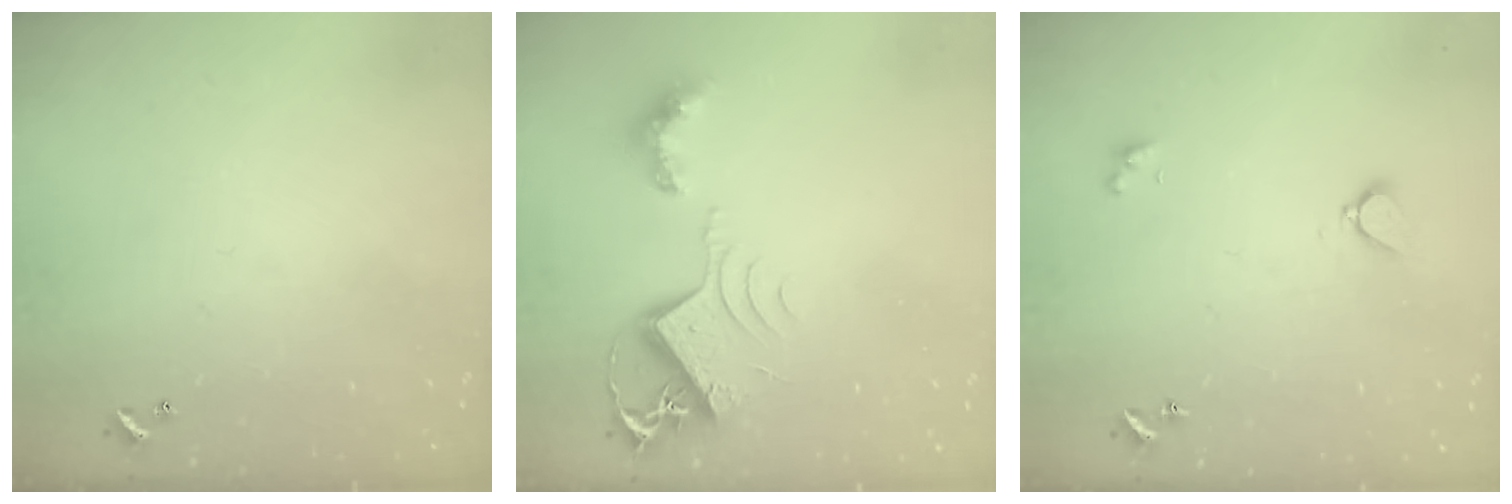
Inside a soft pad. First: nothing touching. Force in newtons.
{"total": 10.1, "press": 10.1, "slide": 0.9}
{"total": 2.2, "press": 2.2, "slide": 0.3}